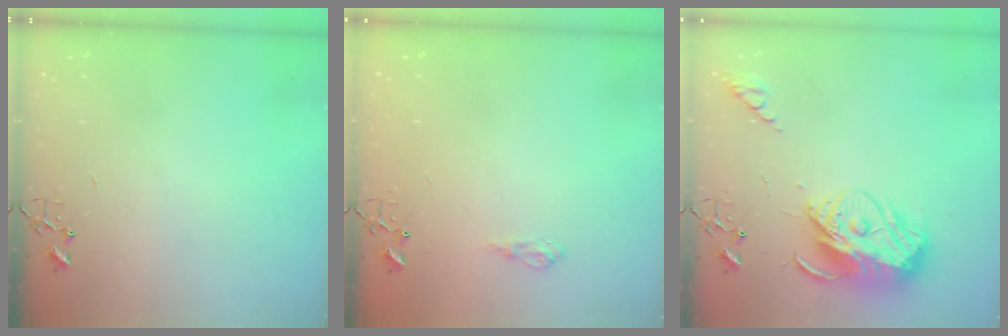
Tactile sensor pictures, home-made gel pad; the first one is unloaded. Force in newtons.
{"total": 7.0, "press": 7.0, "slide": 0.8}
{"total": 15.2, "press": 15.0, "slide": 1.9}